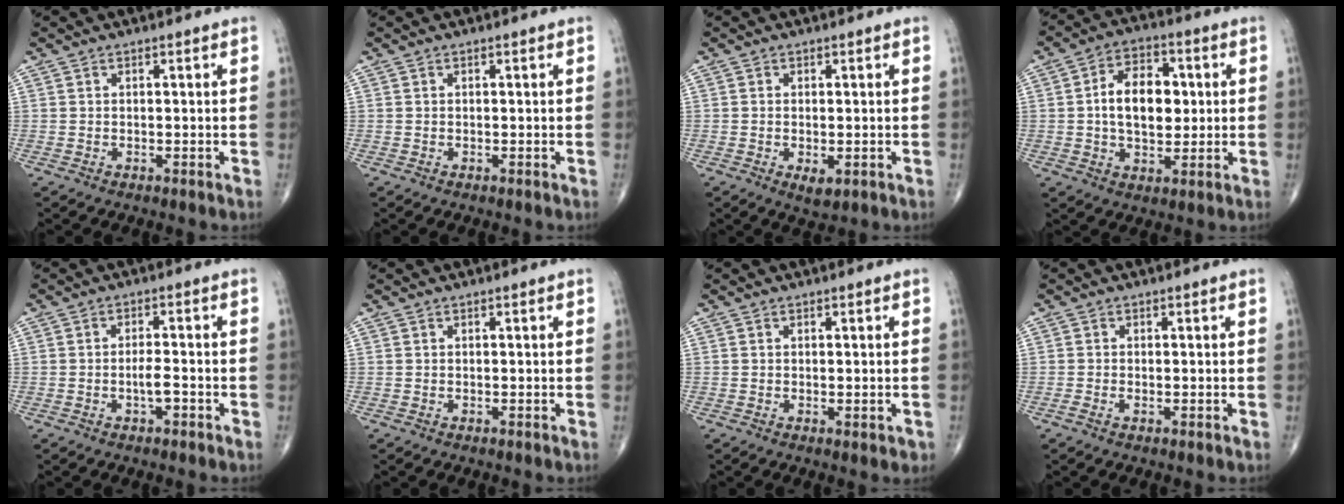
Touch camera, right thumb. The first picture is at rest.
{"total": 0.0}
{"total": 2.9, "force": [-0.8, 1.4, 2.4], "torque": [-0.041, -0.007, -0.009]}
{"total": 11.7, "force": [0.9, 7.3, 9.1], "torque": [-0.126, 0.008, 0.011]}
{"total": 3.0, "force": [-1.2, 1.1, 2.5], "torque": [-0.042, 0.009, -0.021]}
{"total": 0.0}
{"total": 1.6, "force": [-0.4, 0.6, 1.4], "torque": [-0.018, -0.004, -0.002]}
{"total": 0.8, "force": [-0.3, 0.4, 0.7], "torque": [-0.015, -0.001, -0.008]}